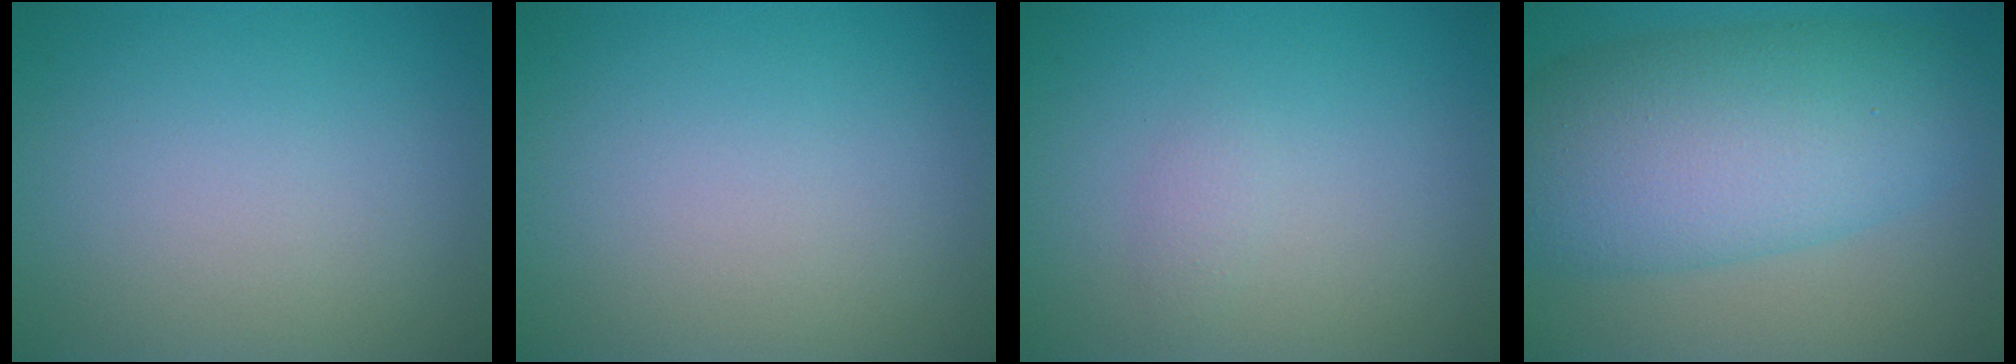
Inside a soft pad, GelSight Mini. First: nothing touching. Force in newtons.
{"total": 0.0}
{"total": 0.9, "press": 0.9, "slide": 0.0}
{"total": 10.4, "press": 10.4, "slide": 0.2}